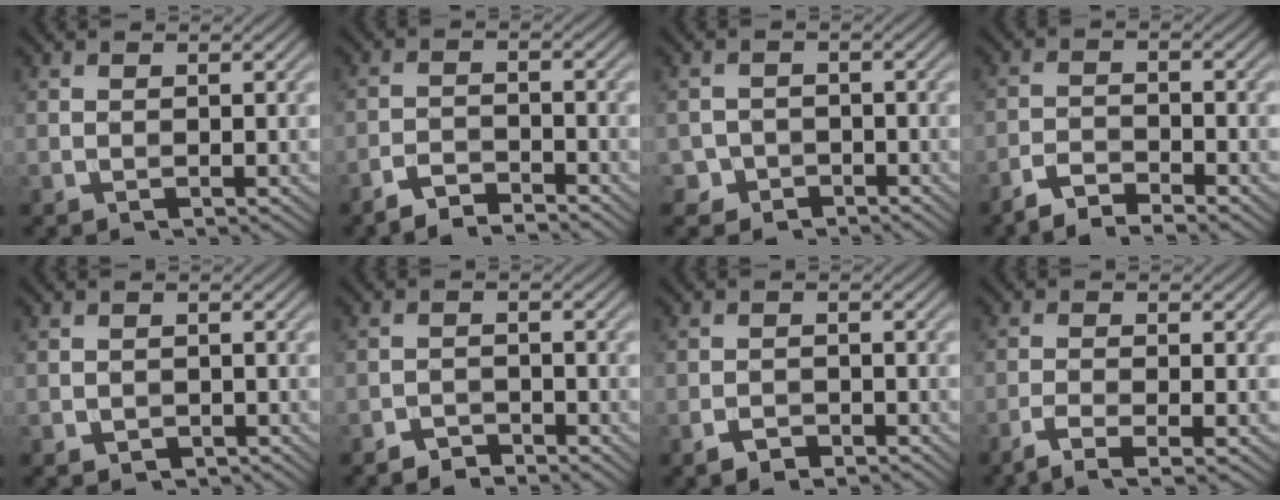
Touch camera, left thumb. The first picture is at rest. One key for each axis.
{"total": 3.2, "fx": -3.1, "fy": 0.3, "fz": 0.8, "tx": -0.018, "ty": 0.002, "tz": -0.067}
{"total": 2.3, "fx": -1.5, "fy": 1.7, "fz": -0.2, "tx": 0.009, "ty": 0.004, "tz": -0.029}
{"total": 4.0, "fx": -3.6, "fy": 0.6, "fz": 1.7, "tx": -0.039, "ty": 0.001, "tz": -0.077}
{"total": 0.7, "fx": -0.4, "fy": 0.5, "fz": -0.2, "tx": 0.001, "ty": -0.004, "tz": -0.006}
{"total": 1.9, "fx": -1.8, "fy": 0.4, "fz": 0.0, "tx": 0.002, "ty": 0.004, "tz": -0.039}
{"total": 1.6, "fx": -1.4, "fy": 0.6, "fz": 0.4, "tx": -0.010, "ty": 0.001, "tz": -0.028}
{"total": 3.4, "fx": -2.4, "fy": 0.4, "fz": 2.4, "tx": -0.050, "ty": -0.001, "tz": -0.054}